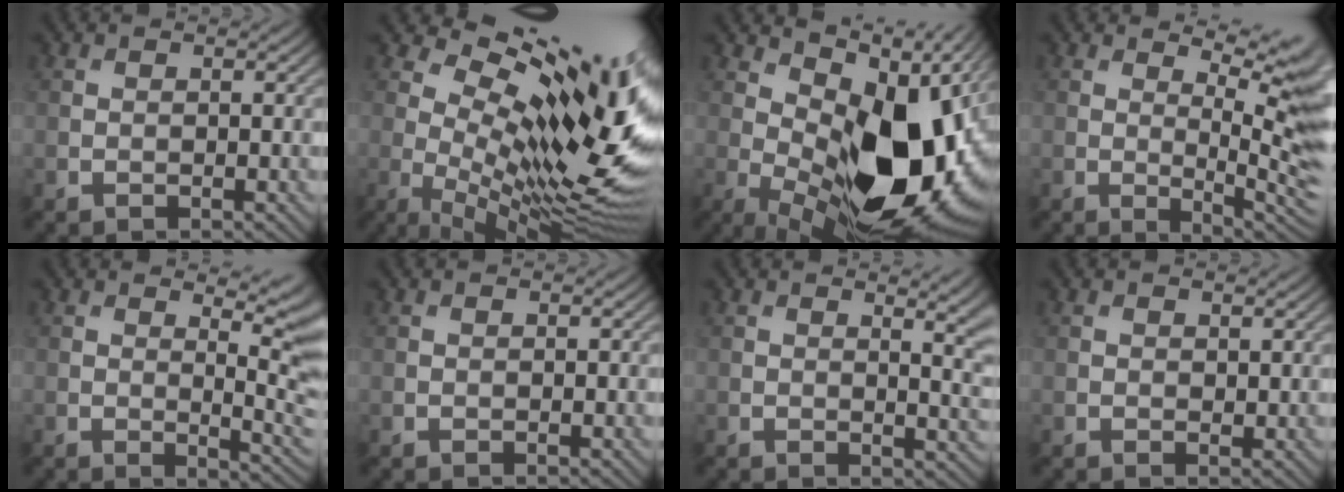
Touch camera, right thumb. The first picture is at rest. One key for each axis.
{"total": 19.2, "fx": 5.2, "fy": 7.3, "fz": 17.0, "tx": -0.251, "ty": 0.009, "tz": 0.091}
{"total": 17.5, "fx": 0.5, "fy": 9.0, "fz": 14.9, "tx": -0.209, "ty": -0.014, "tz": 0.022}
{"total": 7.9, "fx": 3.3, "fy": 1.7, "fz": 6.9, "tx": -0.110, "ty": 0.004, "tz": 0.054}
{"total": 7.2, "fx": 2.8, "fy": 2.4, "fz": 6.2, "tx": -0.064, "ty": 0.005, "tz": 0.042}
{"total": 0.0}
{"total": 6.4, "fx": 2.4, "fy": 2.4, "fz": 5.4, "tx": -0.050, "ty": 0.004, "tz": 0.031}
{"total": 0.6, "fx": 0.5, "fy": 0.4, "fz": 0.3, "tx": -0.003, "ty": -0.002, "tz": 0.008}